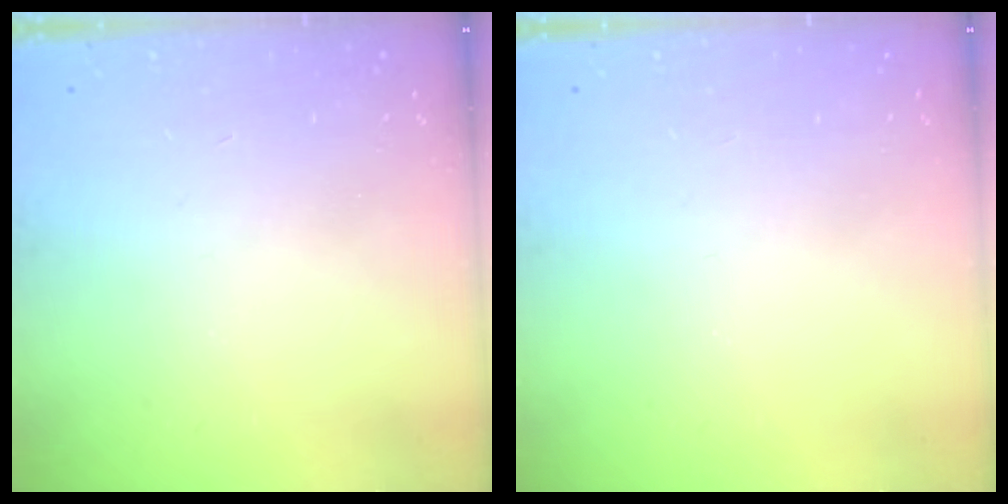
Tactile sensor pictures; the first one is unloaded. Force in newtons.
{"total": 0.0}